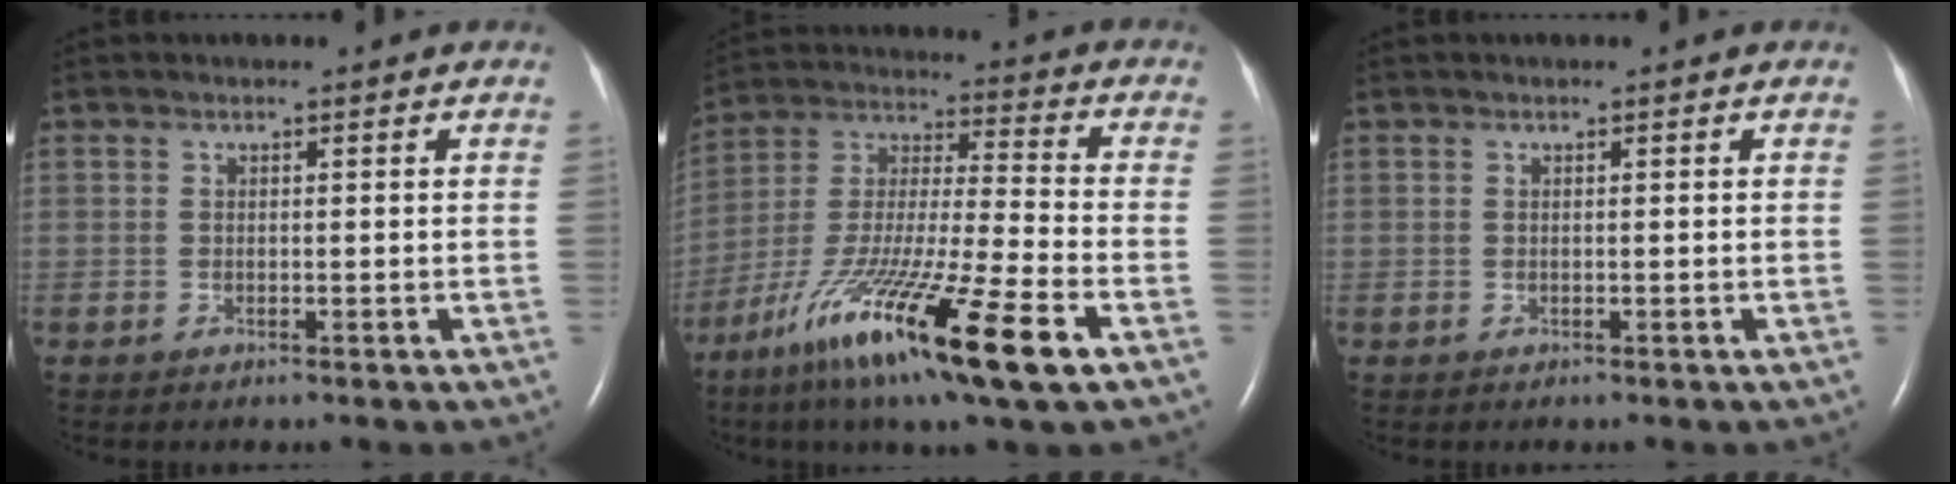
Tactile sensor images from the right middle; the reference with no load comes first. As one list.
[{"total": 22.5, "force": [-11.7, 1.7, 19.2], "torque": [-0.353, -0.053, -0.207]}, {"total": 0.0}]